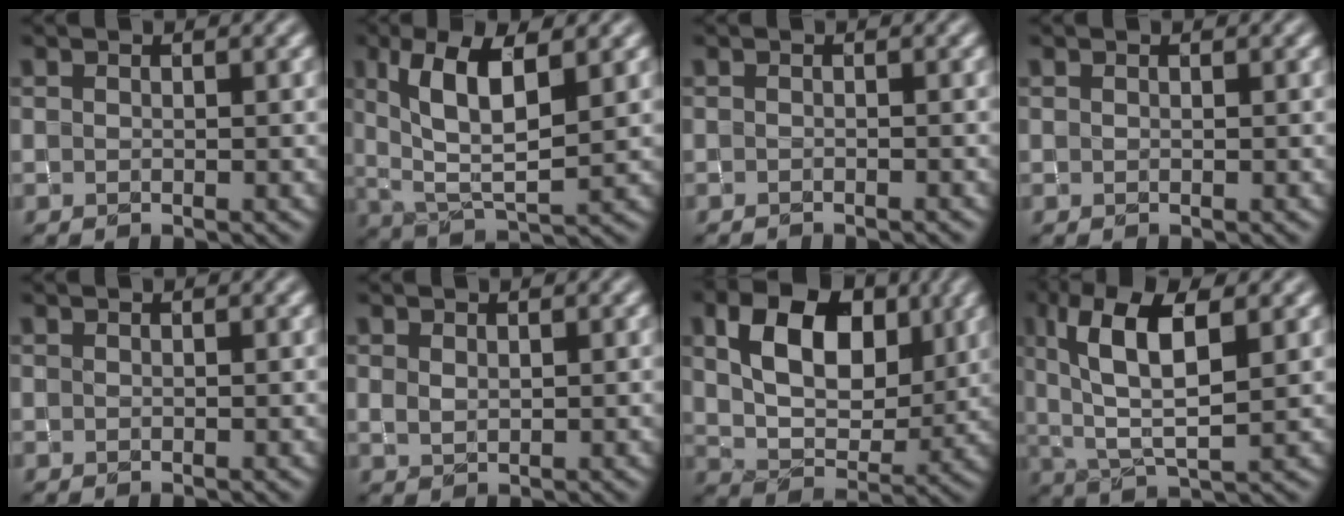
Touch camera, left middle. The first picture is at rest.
{"total": 7.0, "force": [2.5, 2.6, 6.1], "torque": [-0.117, -0.001, 0.046]}
{"total": 0.9, "force": [-0.9, -0.1, -0.1], "torque": [0.009, -0.004, -0.018]}
{"total": 0.0}
{"total": 0.0}
{"total": 0.8, "force": [0.5, 0.5, 0.3], "torque": [-0.009, 0.001, 0.014]}
{"total": 8.8, "force": [3.2, 5.5, 6.0], "torque": [-0.109, 0.002, 0.052]}
{"total": 7.8, "force": [2.6, 2.9, 6.8], "torque": [-0.132, 0.008, 0.042]}